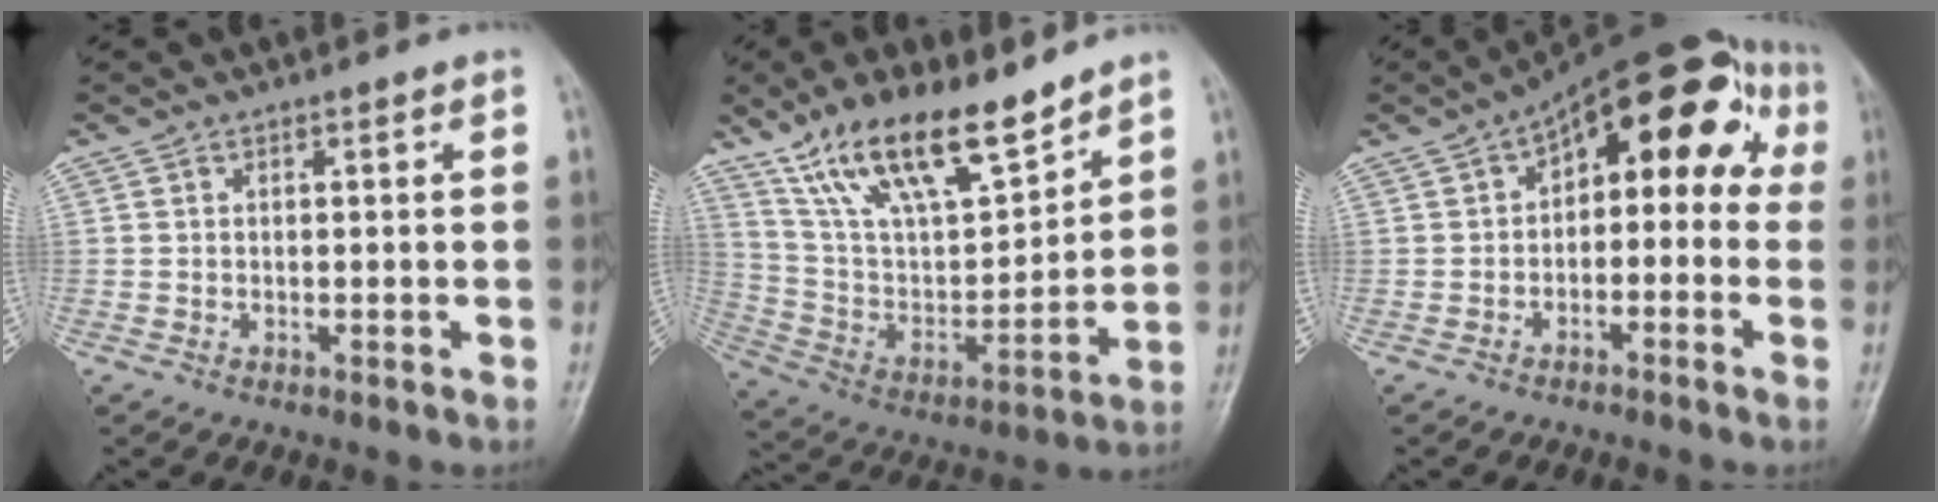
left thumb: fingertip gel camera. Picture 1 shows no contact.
{"total": 19.4, "force": [13.9, 6.7, 11.8], "torque": [-0.175, -0.064, 0.263]}
{"total": 15.1, "force": [2.0, 8.2, 12.5], "torque": [-0.122, 0.061, 0.016]}